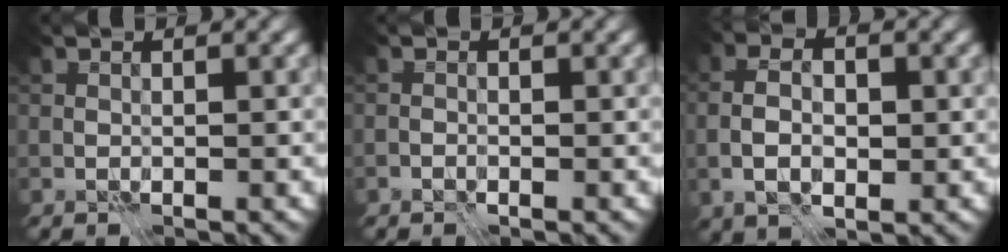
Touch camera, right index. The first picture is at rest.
{"total": 0.7, "force": [-0.6, 0.2, 0.2], "torque": [0.002, 0.010, -0.010]}
{"total": 3.8, "force": [-0.4, 2.1, 3.1], "torque": [-0.058, 0.004, -0.010]}